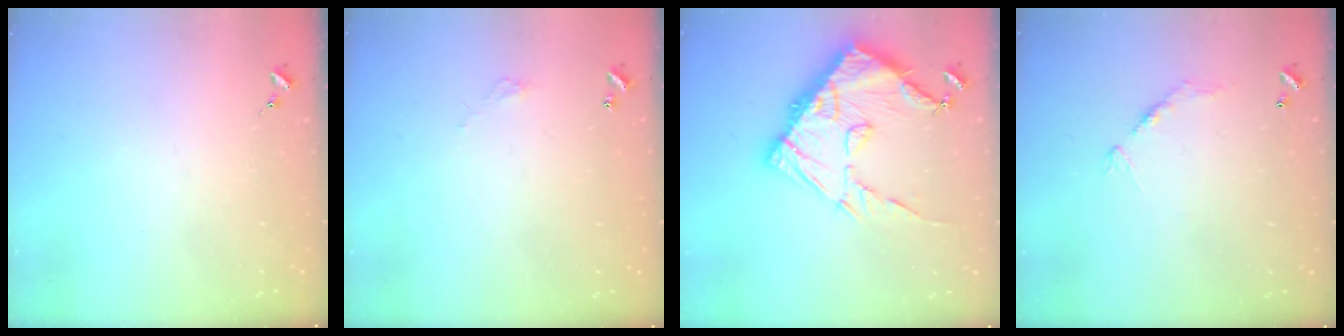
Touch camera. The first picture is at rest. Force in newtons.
{"total": 2.7, "press": 2.7, "slide": 0.2}
{"total": 19.1, "press": 19.0, "slide": 1.6}
{"total": 9.1, "press": 9.1, "slide": 0.8}